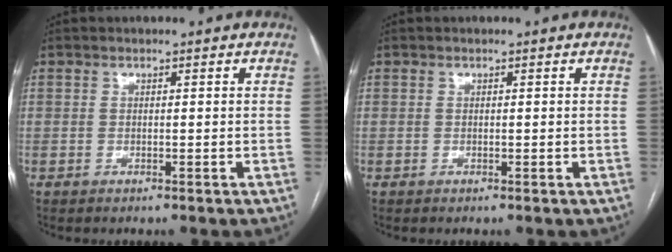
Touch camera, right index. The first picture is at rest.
{"total": 0.0}